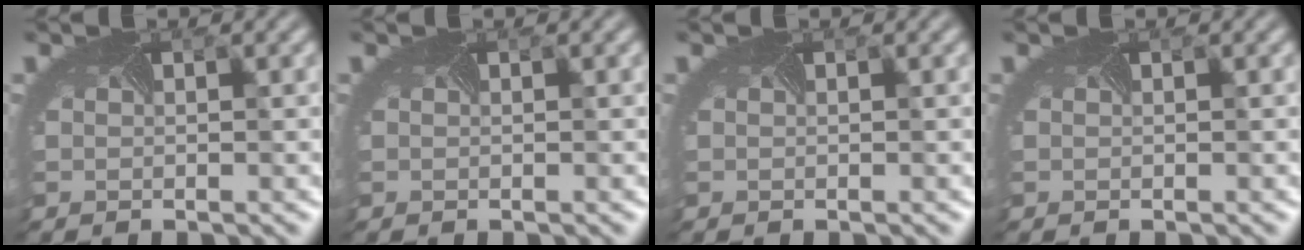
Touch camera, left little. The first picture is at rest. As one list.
[{"total": 0.0}, {"total": 0.0}, {"total": 0.0}]